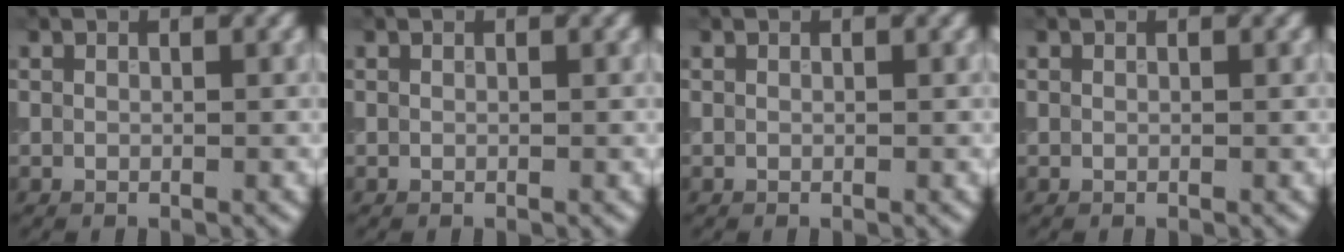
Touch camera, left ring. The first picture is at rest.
{"total": 0.0}
{"total": 0.0}
{"total": 0.0}